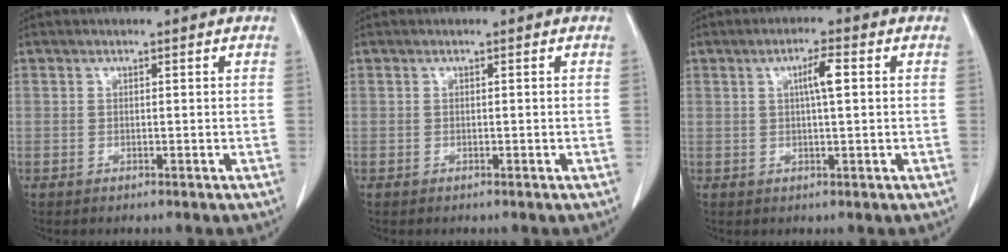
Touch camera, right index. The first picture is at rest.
{"total": 0.0}
{"total": 3.6, "force": [0.8, 0.2, 3.5], "torque": [-0.061, 0.003, 0.013]}